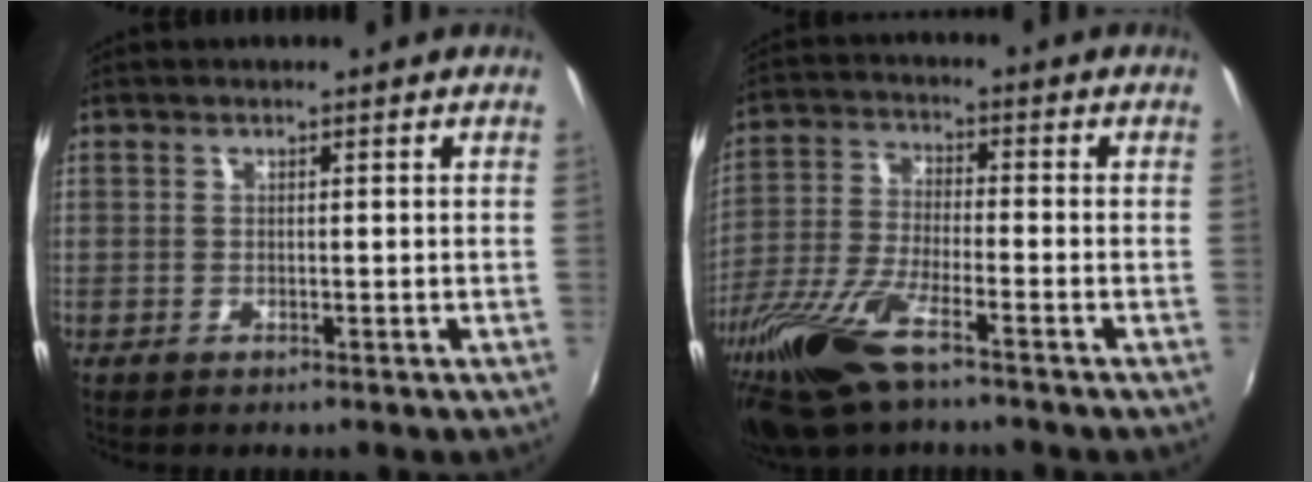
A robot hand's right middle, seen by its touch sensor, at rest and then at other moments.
{"total": 17.1, "force": [-11.4, 4.8, 11.8], "torque": [-0.259, -0.044, -0.225]}